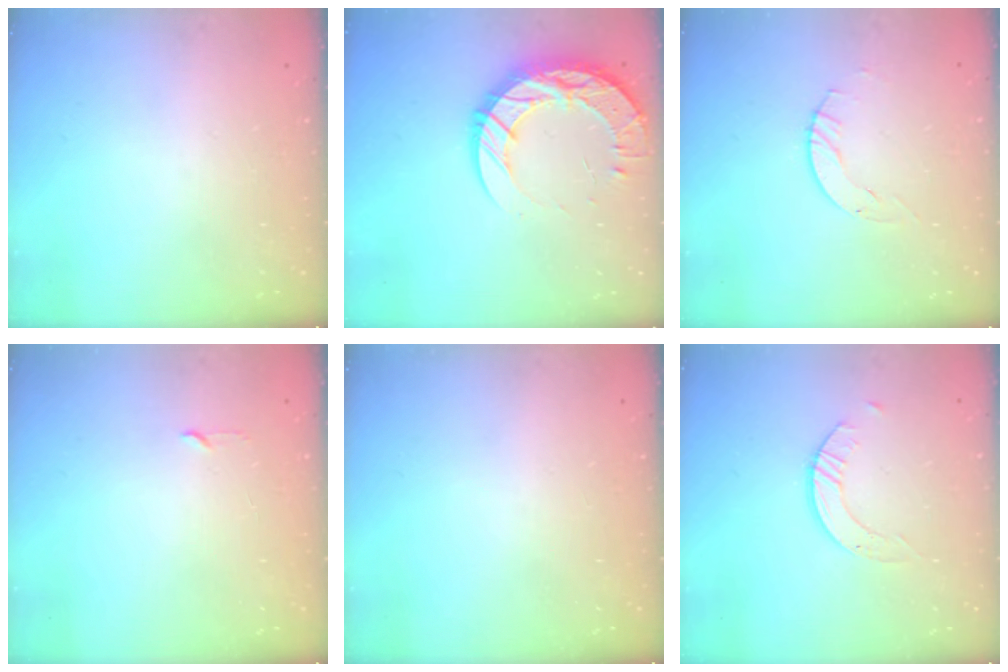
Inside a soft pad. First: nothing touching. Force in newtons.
{"total": 18.6, "press": 18.5, "slide": 1.6}
{"total": 2.9, "press": 2.9, "slide": 0.4}
{"total": 2.3, "press": 2.2, "slide": 0.3}
{"total": 0.0}
{"total": 2.6, "press": 2.5, "slide": 0.3}